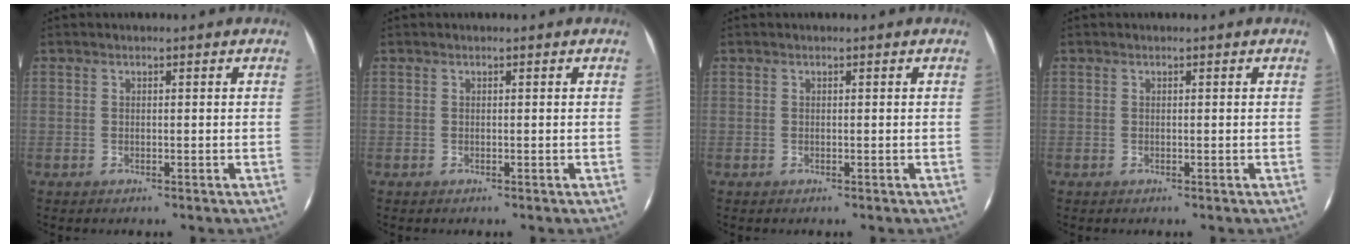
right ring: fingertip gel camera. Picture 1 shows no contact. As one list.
[{"total": 0.0}, {"total": 0.0}, {"total": 0.0}]